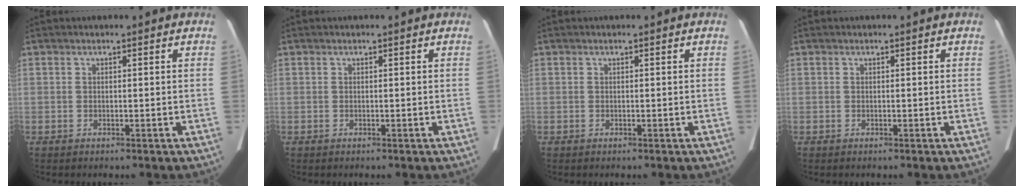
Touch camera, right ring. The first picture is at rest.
{"total": 0.0}
{"total": 0.0}
{"total": 0.0}